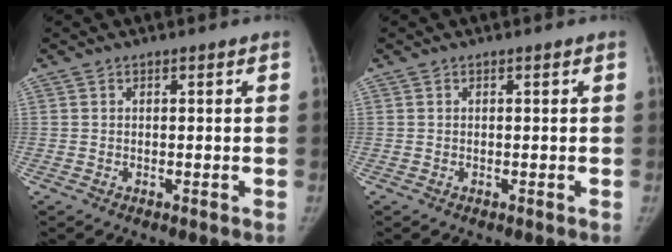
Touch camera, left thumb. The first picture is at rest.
{"total": 0.0}